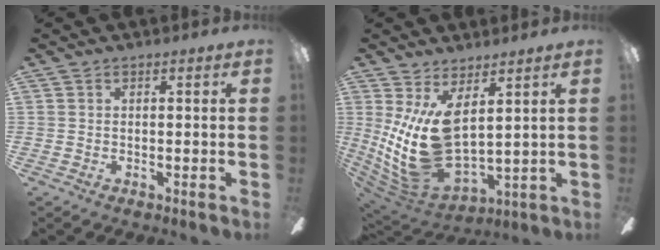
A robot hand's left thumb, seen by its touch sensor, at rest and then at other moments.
{"total": 15.9, "force": [3.7, 7.5, 13.5], "torque": [-0.297, -0.038, 0.075]}